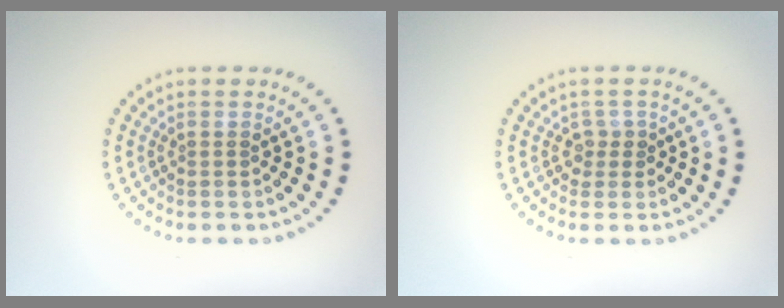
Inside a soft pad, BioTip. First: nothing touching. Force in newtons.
{"total": 1.4, "press": 1.0, "slide": 1.0}